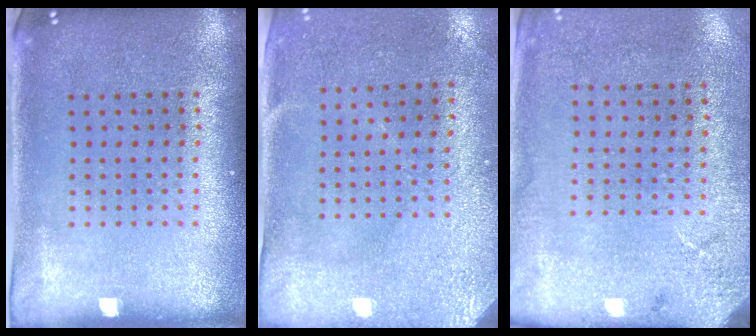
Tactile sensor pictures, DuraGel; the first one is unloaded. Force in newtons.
{"total": 3.0, "press": 2.4, "slide": 1.8}
{"total": 2.6, "press": 2.1, "slide": 1.5}